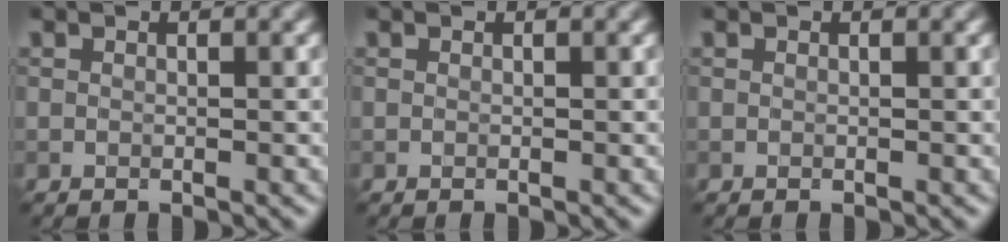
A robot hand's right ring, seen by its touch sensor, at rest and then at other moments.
{"total": 0.0}
{"total": 0.0}